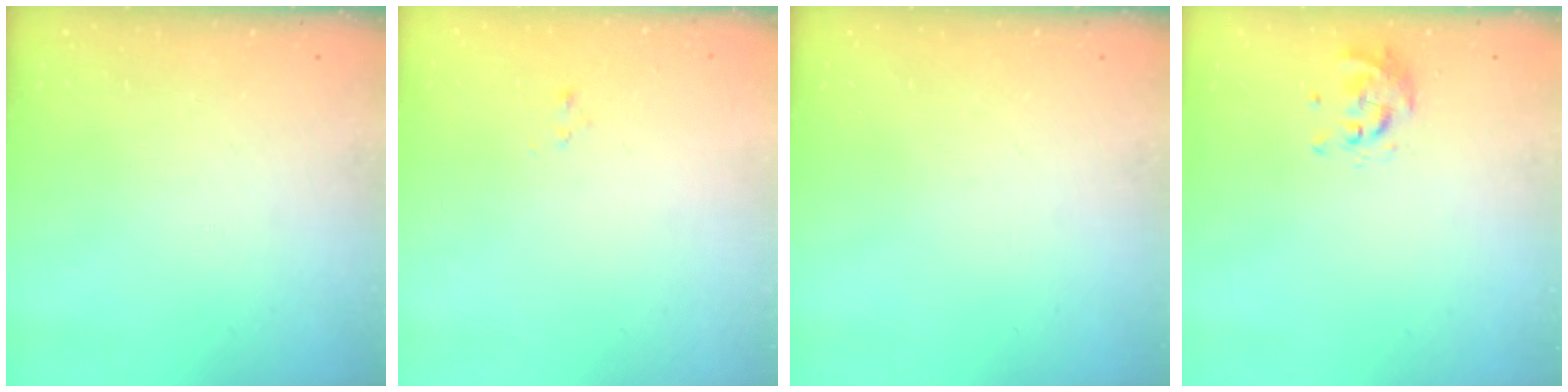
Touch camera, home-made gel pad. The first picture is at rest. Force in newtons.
{"total": 1.0, "press": 0.9, "slide": 0.4}
{"total": 0.0}
{"total": 0.6, "press": 0.5, "slide": 0.2}